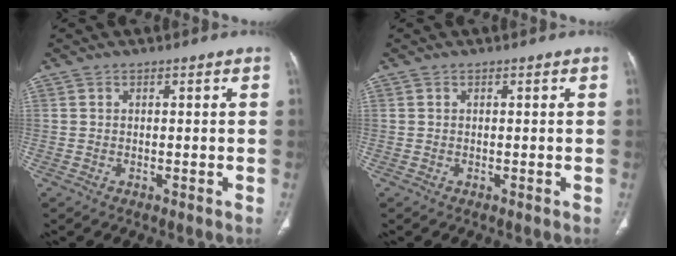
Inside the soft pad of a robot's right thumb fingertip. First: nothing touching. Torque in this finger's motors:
{"motor_torque": [0.03, 0.02, -0.28, 0.24, 0.02]}